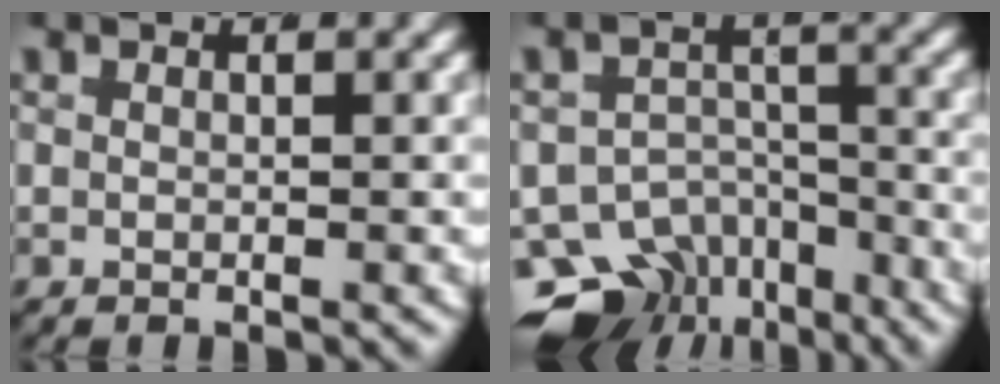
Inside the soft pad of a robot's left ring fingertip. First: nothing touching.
{"total": 15.7, "force": [-8.7, 11.7, 5.7], "torque": [-0.114, -0.067, -0.143]}